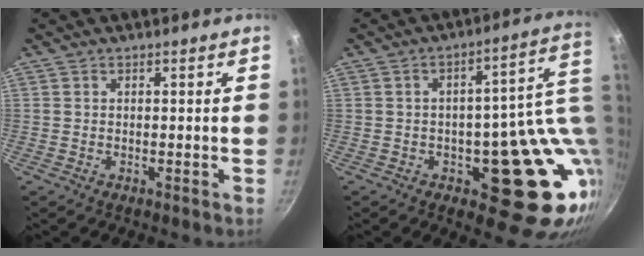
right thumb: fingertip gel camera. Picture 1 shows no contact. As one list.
[{"total": 16.8, "force": [-0.3, 8.9, 14.3], "torque": [-0.122, 0.012, 0.008]}]